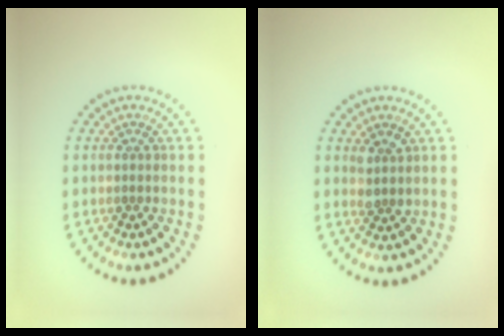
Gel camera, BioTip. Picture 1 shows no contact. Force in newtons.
{"total": 1.5, "press": 1.4, "slide": 0.6}